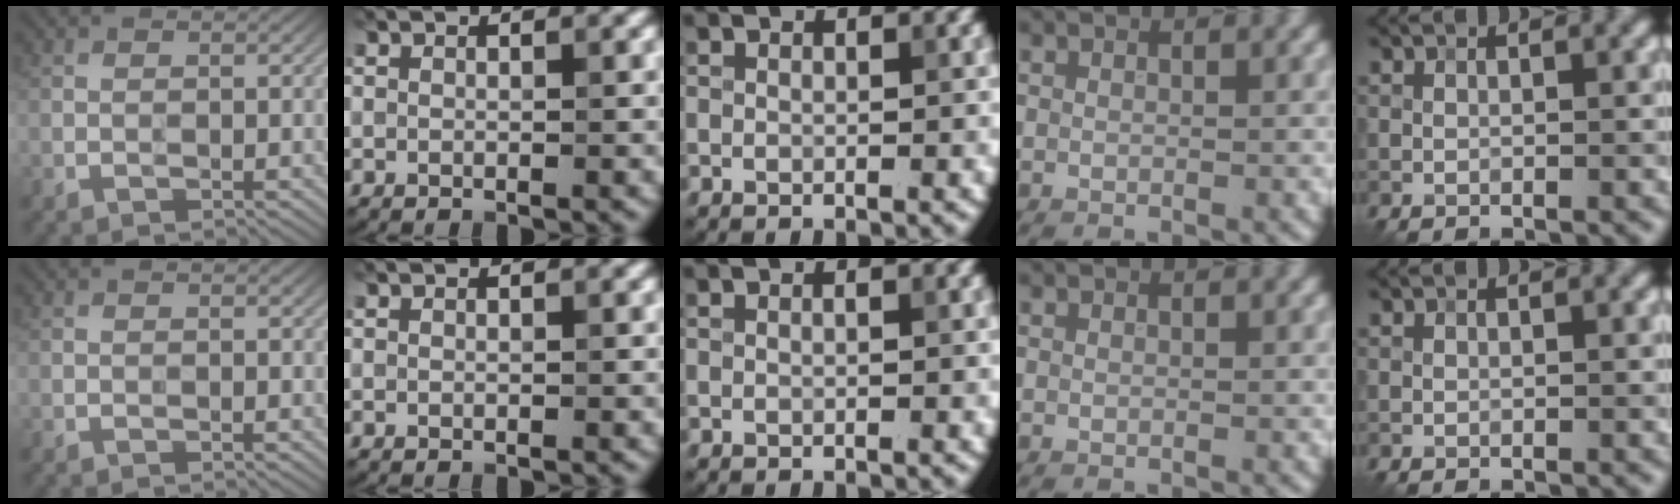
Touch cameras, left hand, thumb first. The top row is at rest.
{}